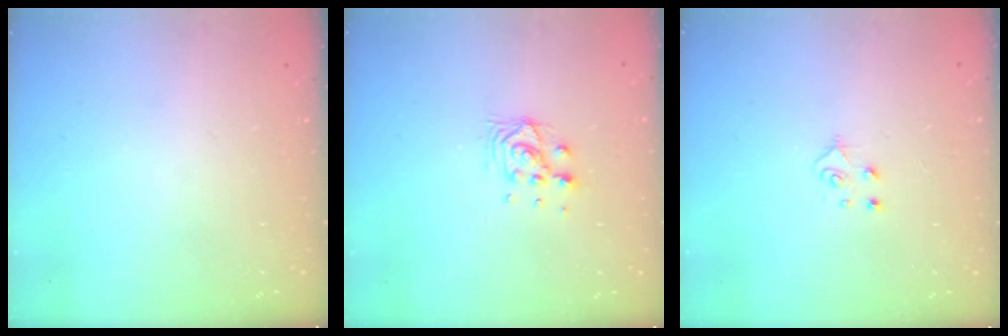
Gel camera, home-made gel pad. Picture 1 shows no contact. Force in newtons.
{"total": 6.9, "press": 6.9, "slide": 0.4}
{"total": 4.9, "press": 4.8, "slide": 0.5}